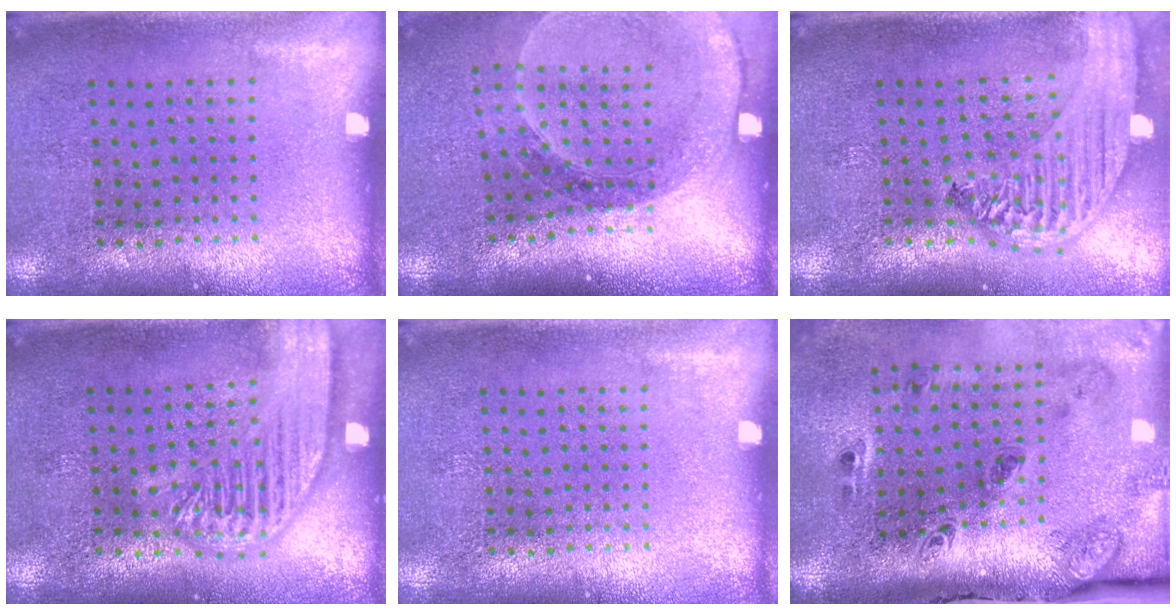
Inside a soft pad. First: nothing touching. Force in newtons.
{"total": 1.6, "press": 1.6, "slide": 0.2}
{"total": 3.1, "press": 2.4, "slide": 1.9}
{"total": 3.0, "press": 3.0, "slide": 0.3}
{"total": 0.0}
{"total": 3.4, "press": 2.1, "slide": 2.6}